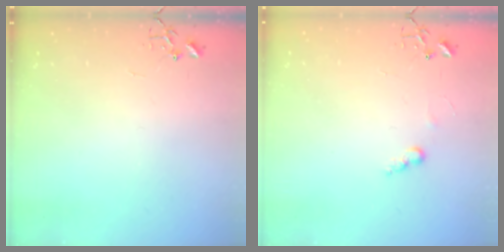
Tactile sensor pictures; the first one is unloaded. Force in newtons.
{"total": 6.1, "press": 6.1, "slide": 0.3}